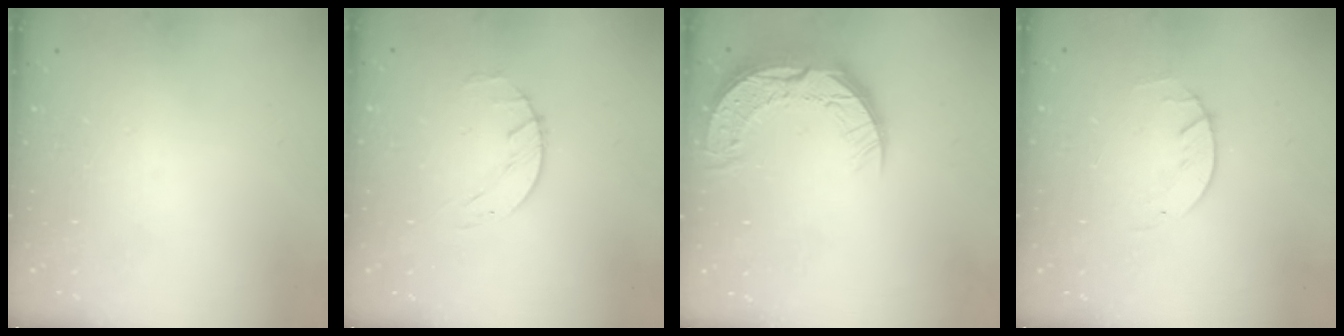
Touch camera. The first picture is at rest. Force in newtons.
{"total": 1.6, "press": 1.6, "slide": 0.3}
{"total": 11.9, "press": 11.9, "slide": 0.9}
{"total": 1.4, "press": 1.4, "slide": 0.2}